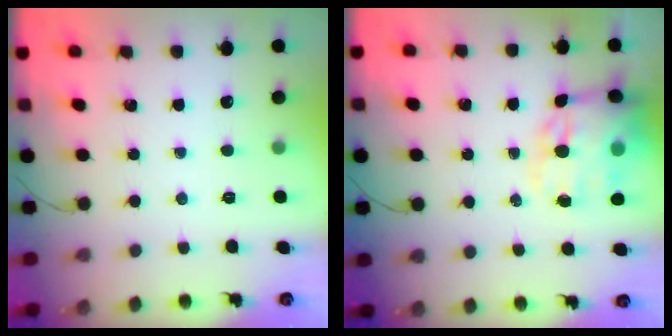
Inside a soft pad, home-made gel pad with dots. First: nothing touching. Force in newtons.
{"total": 16.2, "press": 15.6, "slide": 4.4}